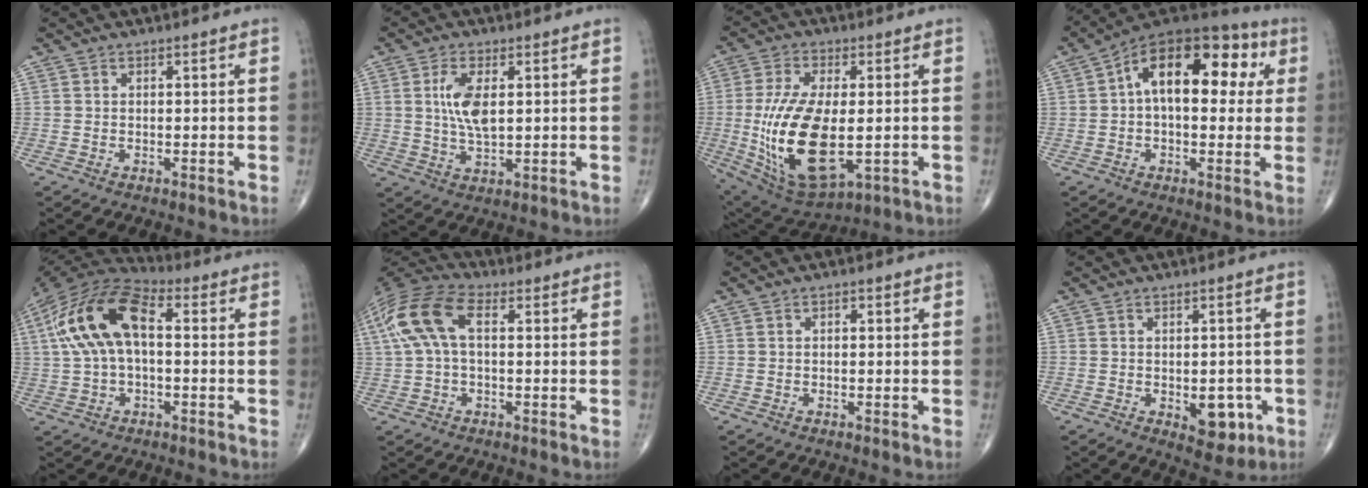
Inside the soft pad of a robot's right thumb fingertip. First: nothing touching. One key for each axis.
{"total": 7.0, "fx": 1.4, "fy": 3.0, "fz": 6.1, "tx": -0.126, "ty": -0.007, "tz": 0.030}
{"total": 19.9, "fx": -2.0, "fy": 9.4, "fz": 17.4, "tx": -0.348, "ty": -0.017, "tz": -0.012}
{"total": 18.8, "fx": 3.9, "fy": 10.3, "fz": 15.2, "tx": -0.192, "ty": 0.038, "tz": 0.045}
{"total": 16.2, "fx": 2.1, "fy": 8.1, "fz": 13.8, "tx": -0.276, "ty": 0.043, "tz": 0.031}
{"total": 12.7, "fx": 2.3, "fy": 6.7, "fz": 10.5, "tx": -0.236, "ty": 0.039, "tz": 0.039}
{"total": 0.8, "fx": 0.2, "fy": 0.5, "fz": 0.7, "tx": -0.007, "ty": 0.003, "tz": 0.000}
{"total": 6.8, "fx": -2.0, "fy": 3.8, "fz": 5.2, "tx": -0.039, "ty": 0.002, "tz": -0.016}